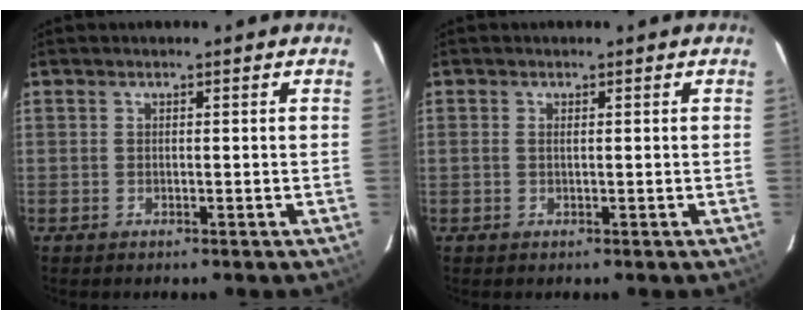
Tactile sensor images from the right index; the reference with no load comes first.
{"total": 0.6, "force": [0.1, 0.1, 0.6], "torque": [-0.013, 0.002, 0.000]}